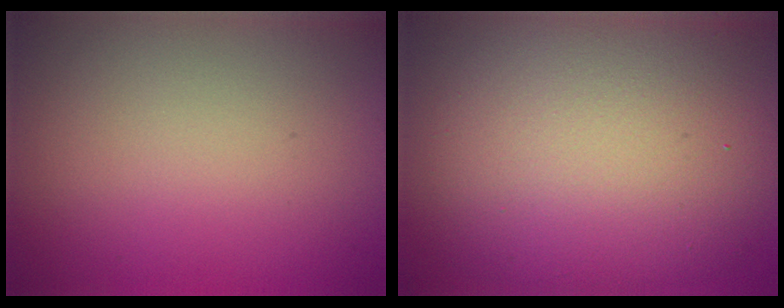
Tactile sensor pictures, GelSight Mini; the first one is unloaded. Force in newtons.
{"total": 13.7, "press": 13.6, "slide": 1.5}